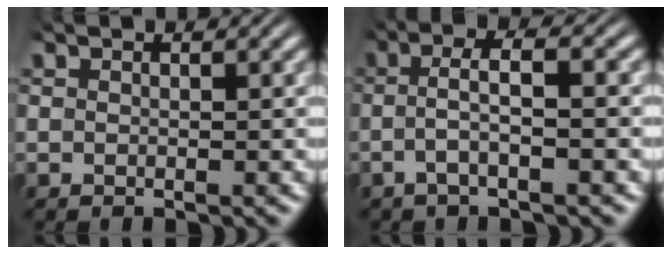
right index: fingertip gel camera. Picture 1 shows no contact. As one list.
[{"total": 3.2, "force": [-1.0, 0.7, 2.9], "torque": [-0.056, 0.001, -0.021]}]